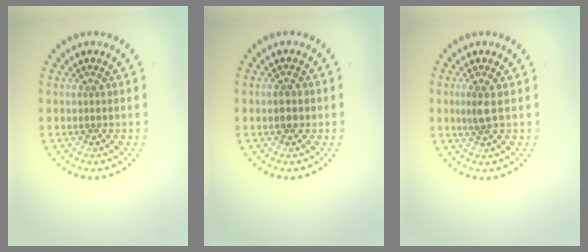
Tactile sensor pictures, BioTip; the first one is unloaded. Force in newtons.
{"total": 1.3, "press": 1.3, "slide": 0.1}
{"total": 1.5, "press": 1.3, "slide": 0.8}